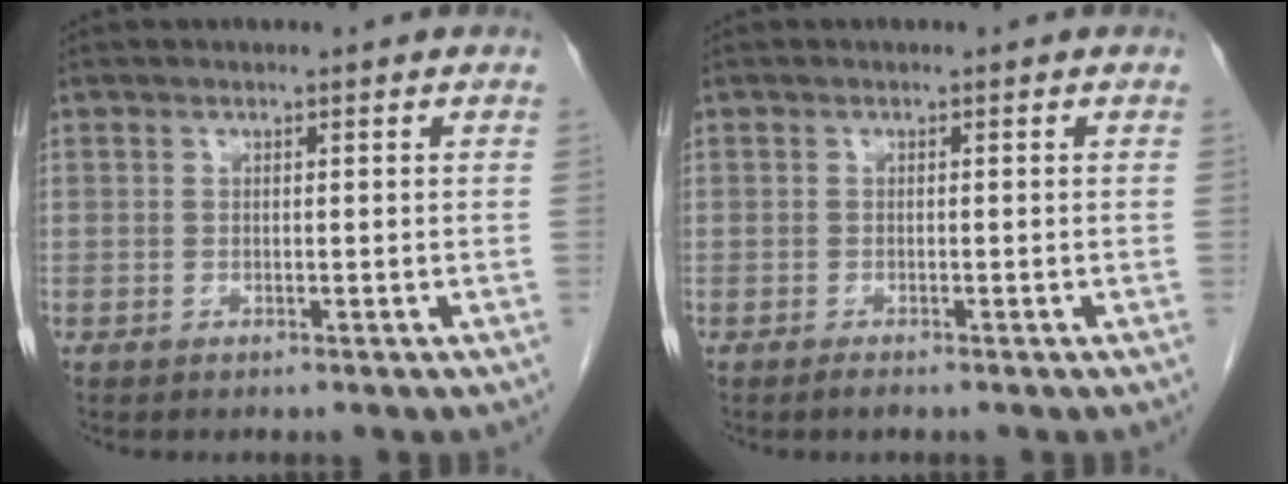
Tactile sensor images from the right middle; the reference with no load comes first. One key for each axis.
{"total": 0.8, "fx": -0.6, "fy": 0.0, "fz": 0.4, "tx": -0.011, "ty": -0.003, "tz": -0.009}